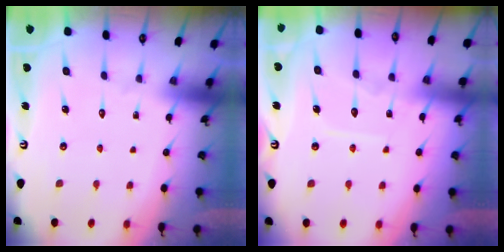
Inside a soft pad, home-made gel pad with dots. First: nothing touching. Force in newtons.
{"total": 7.4, "press": 7.4, "slide": 0.7}